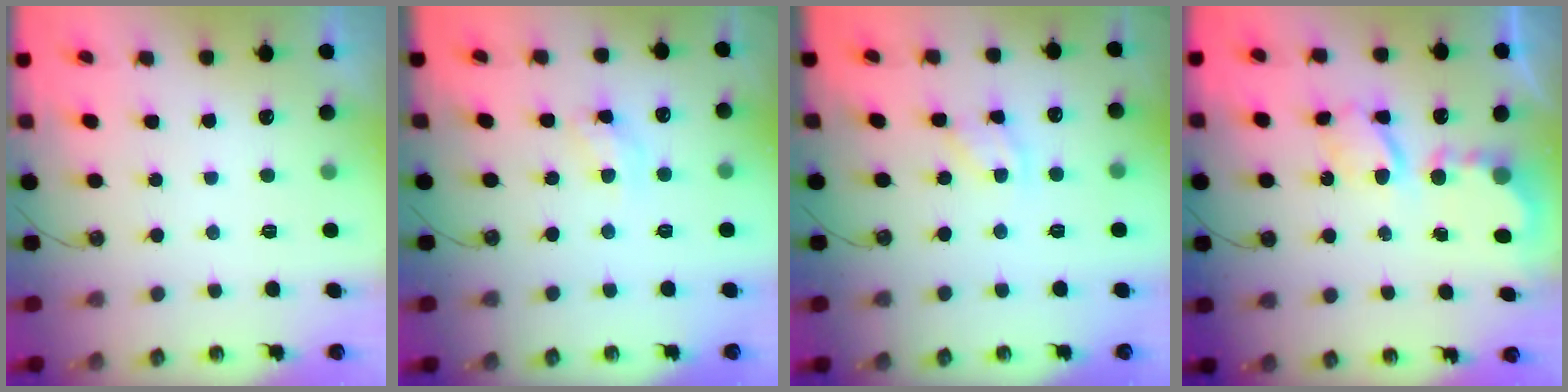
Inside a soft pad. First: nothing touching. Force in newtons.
{"total": 8.7, "press": 8.6, "slide": 0.6}
{"total": 4.5, "press": 4.5, "slide": 0.3}
{"total": 6.1, "press": 6.1, "slide": 0.3}